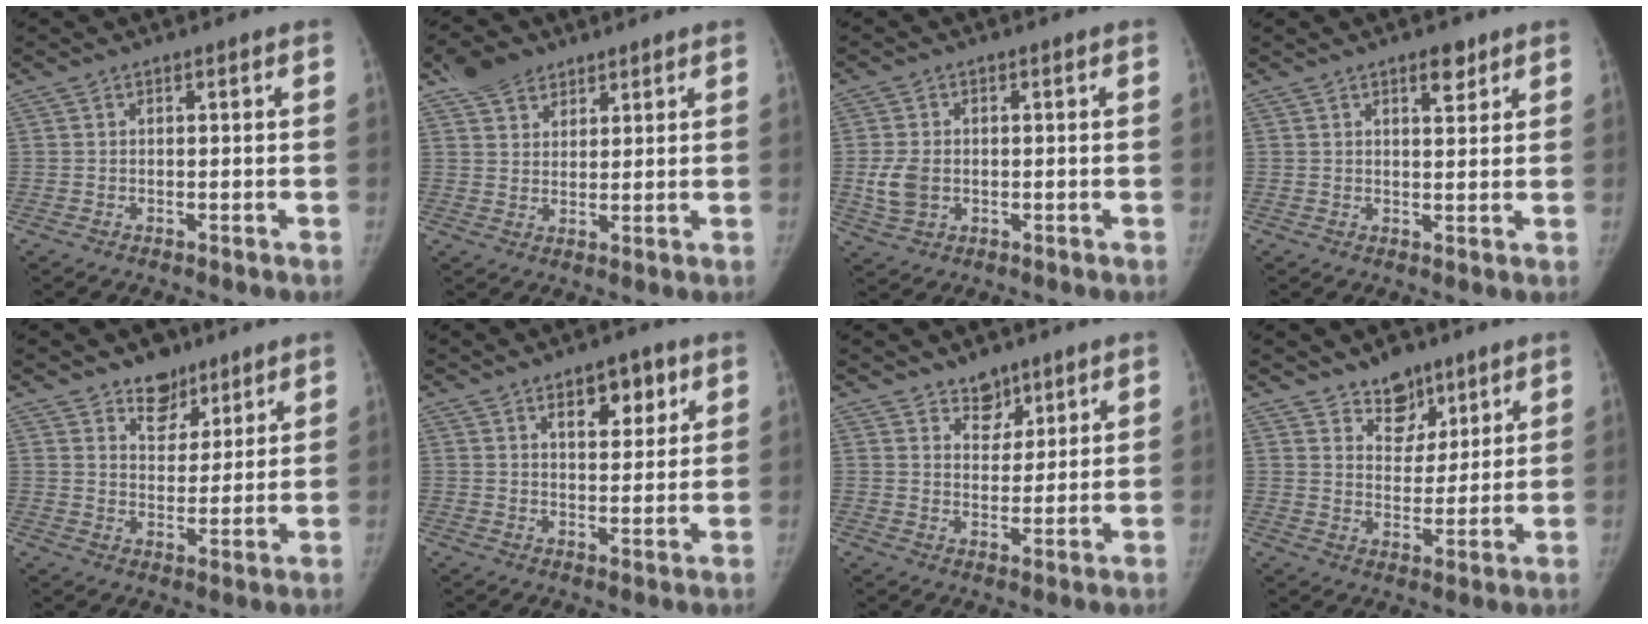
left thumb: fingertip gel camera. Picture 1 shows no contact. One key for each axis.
{"total": 6.6, "fx": 4.5, "fy": 4.4, "fz": 2.1, "tx": -0.016, "ty": -0.016, "tz": 0.084}
{"total": 5.4, "fx": -0.4, "fy": 4.0, "fz": 3.7, "tx": -0.074, "ty": -0.001, "tz": -0.001}
{"total": 3.7, "fx": 2.5, "fy": 1.5, "fz": 2.3, "tx": -0.019, "ty": -0.014, "tz": 0.036}
{"total": 7.7, "fx": 5.4, "fy": 4.7, "fz": 2.6, "tx": -0.007, "ty": -0.034, "tz": 0.090}
{"total": 7.7, "fx": 4.0, "fy": 4.0, "fz": 5.2, "tx": -0.043, "ty": -0.020, "tz": 0.058}
{"total": 5.2, "fx": 3.8, "fy": 3.2, "fz": 1.5, "tx": 0.006, "ty": -0.029, "tz": 0.065}
{"total": 9.1, "fx": 6.5, "fy": 5.6, "fz": 3.1, "tx": -0.012, "ty": -0.042, "tz": 0.109}